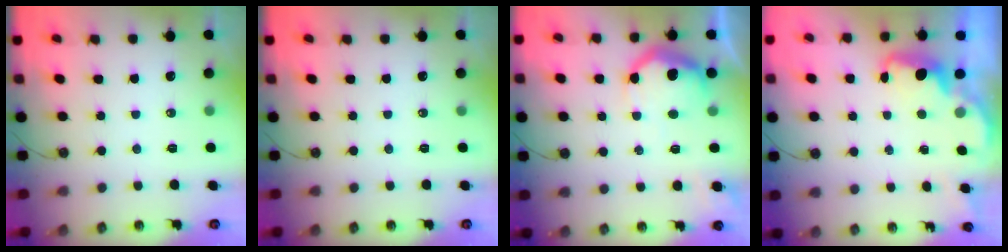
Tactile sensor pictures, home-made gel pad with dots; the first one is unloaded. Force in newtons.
{"total": 0.0}
{"total": 14.5, "press": 14.5, "slide": 1.3}
{"total": 2.3, "press": 2.3, "slide": 0.5}